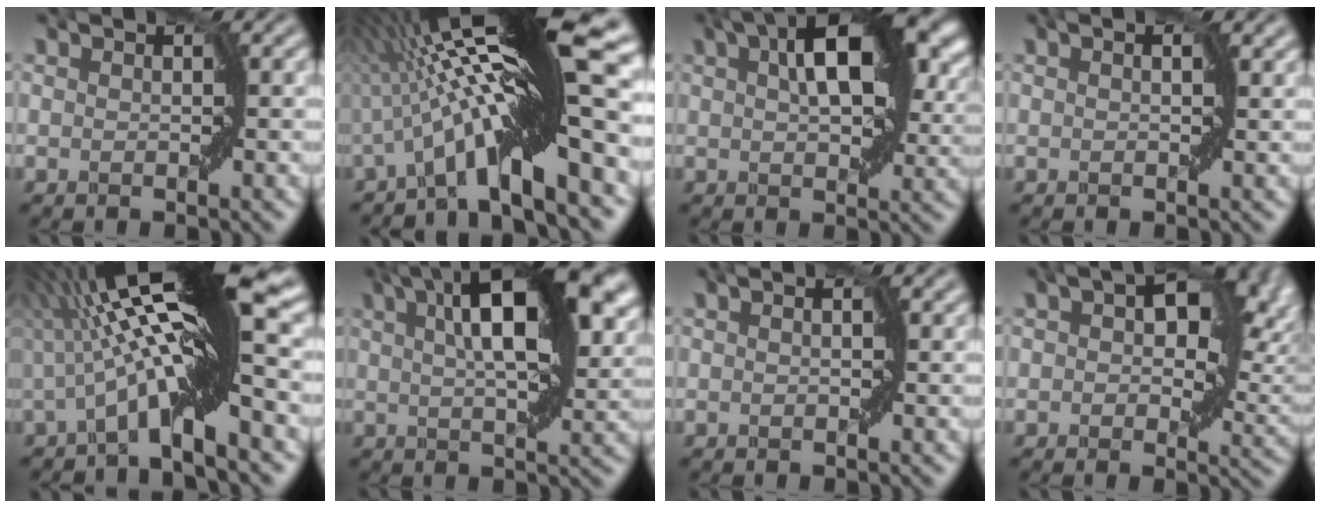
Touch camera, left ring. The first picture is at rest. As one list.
[{"total": 16.5, "force": [0.3, 2.3, 16.4], "torque": [-0.241, 0.025, -0.002]}, {"total": 12.5, "force": [4.6, 5.8, 10.0], "torque": [-0.151, 0.013, 0.067]}, {"total": 0.9, "force": [0.4, 0.3, 0.8], "torque": [-0.014, 0.001, 0.004]}, {"total": 12.5, "force": [0.4, 1.5, 12.4], "torque": [-0.201, 0.024, 0.002]}, {"total": 11.8, "force": [4.9, 3.9, 10.0], "torque": [-0.148, 0.008, 0.072]}, {"total": 0.6, "force": [0.2, 0.2, 0.5], "torque": [-0.010, 0.000, 0.000]}, {"total": 8.3, "force": [2.4, 4.8, 6.4], "torque": [-0.086, 0.000, 0.030]}]